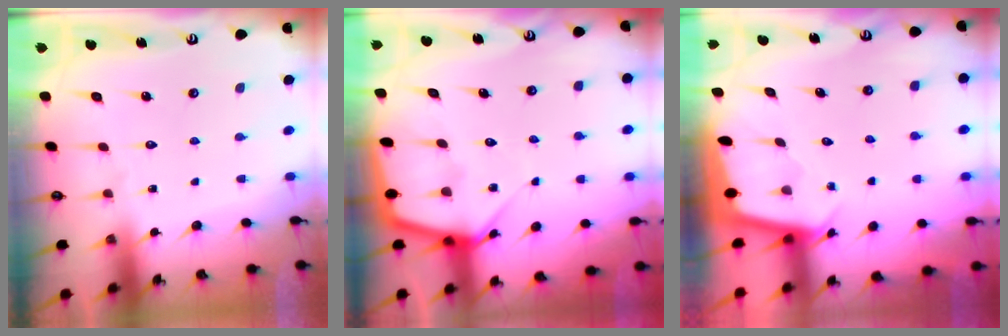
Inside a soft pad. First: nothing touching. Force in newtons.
{"total": 6.5, "press": 6.5, "slide": 0.5}
{"total": 1.8, "press": 1.8, "slide": 0.1}